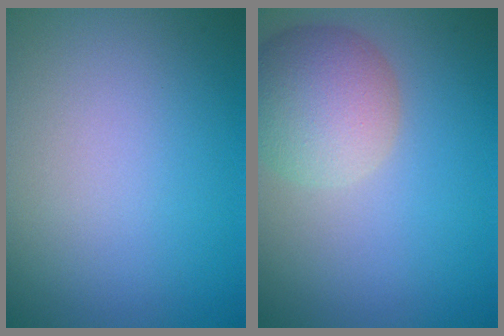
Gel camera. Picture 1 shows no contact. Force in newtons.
{"total": 5.4, "press": 5.4, "slide": 0.4}